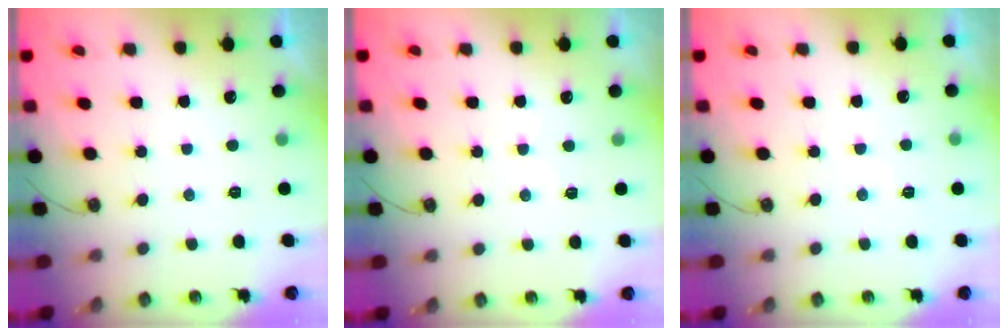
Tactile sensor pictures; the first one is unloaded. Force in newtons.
{"total": 5.0, "press": 4.9, "slide": 0.6}
{"total": 1.5, "press": 1.5, "slide": 0.4}